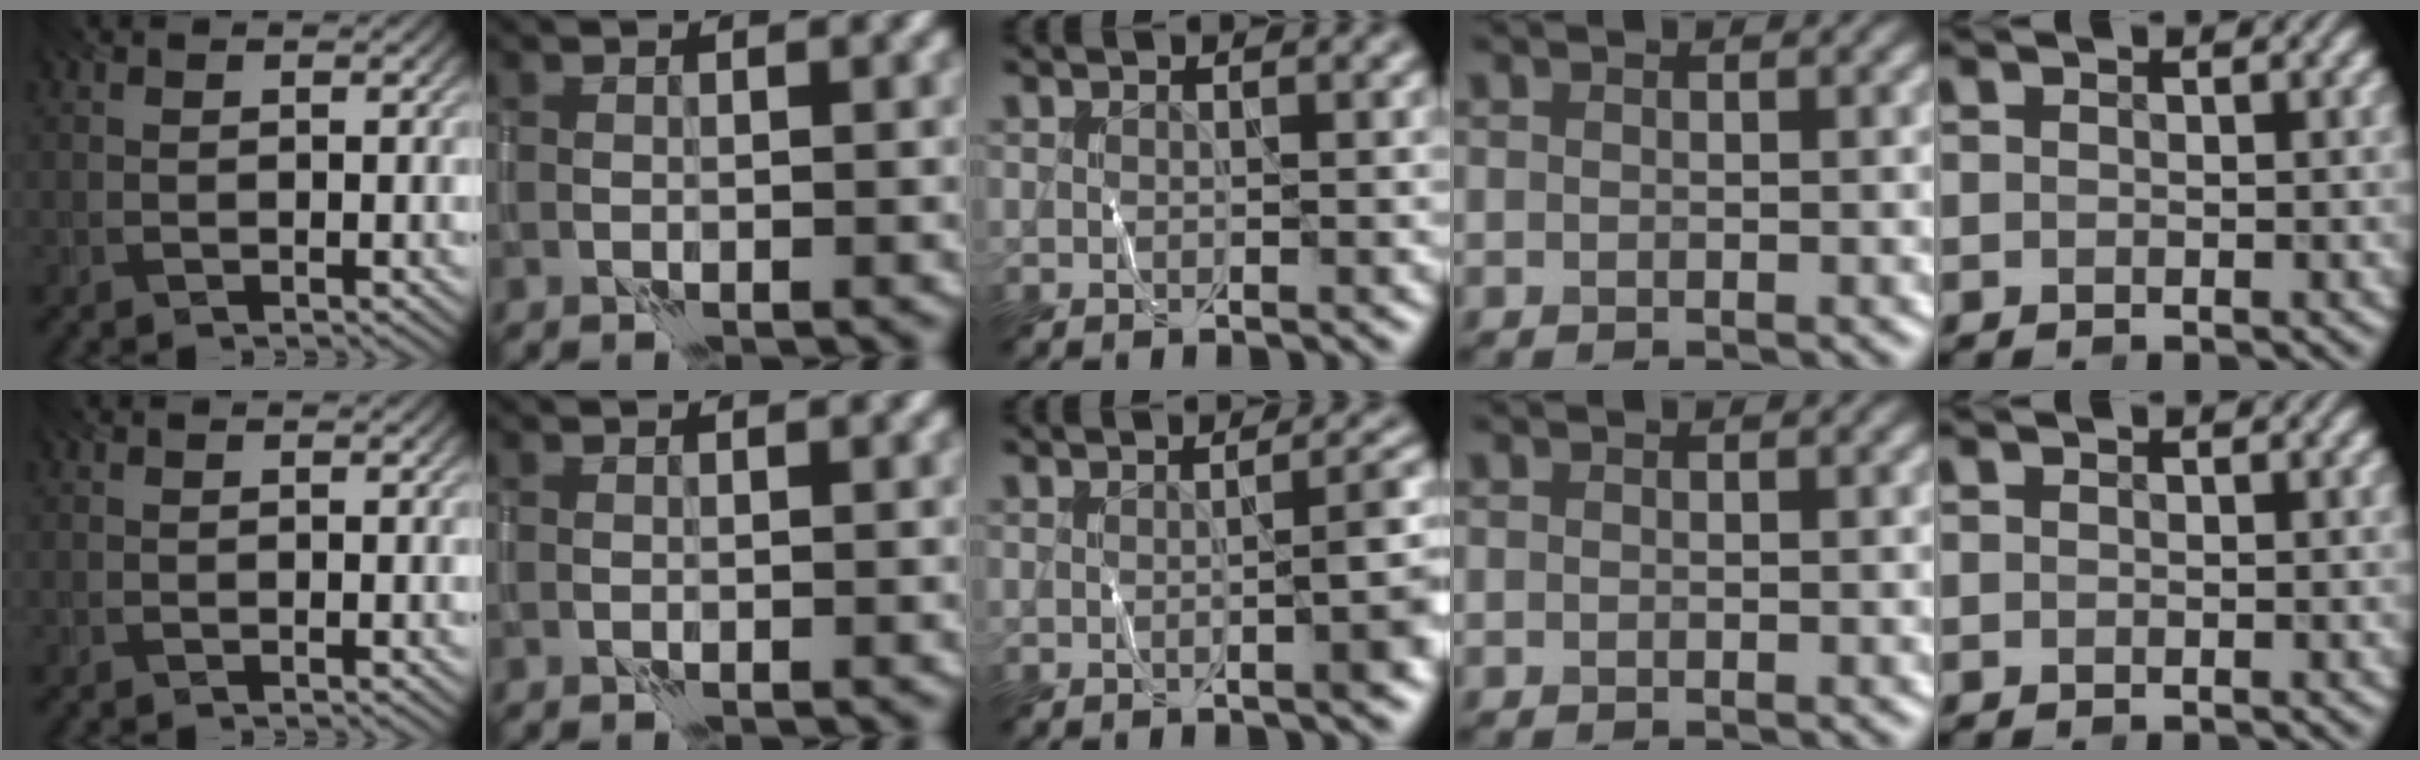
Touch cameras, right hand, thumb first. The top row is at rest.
{"middle": {"total": 4.0, "force": [-0.6, 1.0, 3.9], "torque": [-0.038, 0.010, -0.010]}}